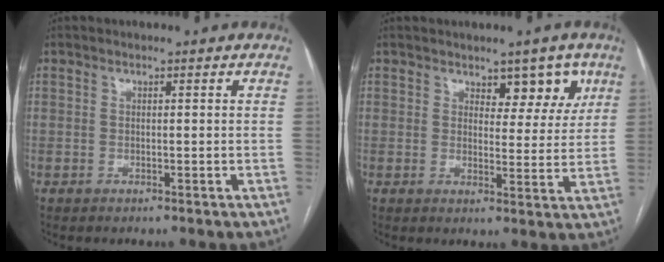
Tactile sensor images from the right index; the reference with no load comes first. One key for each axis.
{"total": 5.2, "fx": 3.3, "fy": 2.8, "fz": 2.9, "tx": -0.017, "ty": 0.001, "tz": 0.043}